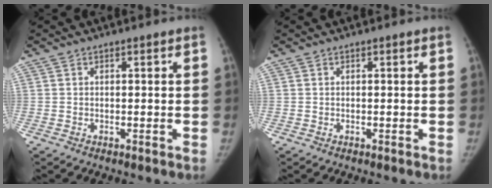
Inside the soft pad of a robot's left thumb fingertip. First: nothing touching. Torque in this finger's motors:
{"motor_torque": [0.23, 0.10, 0.19, 0.28, 0.02]}